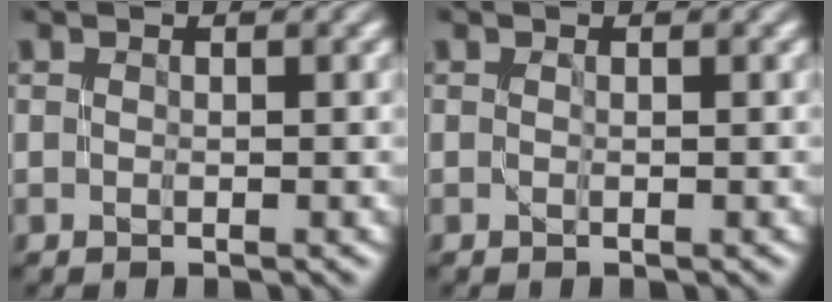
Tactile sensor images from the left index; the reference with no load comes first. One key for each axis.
{"total": 0.0}